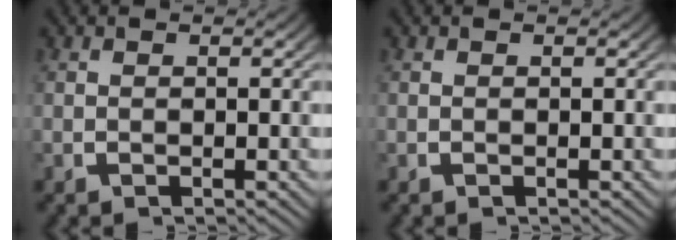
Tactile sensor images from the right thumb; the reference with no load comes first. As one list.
[{"total": 0.0}]